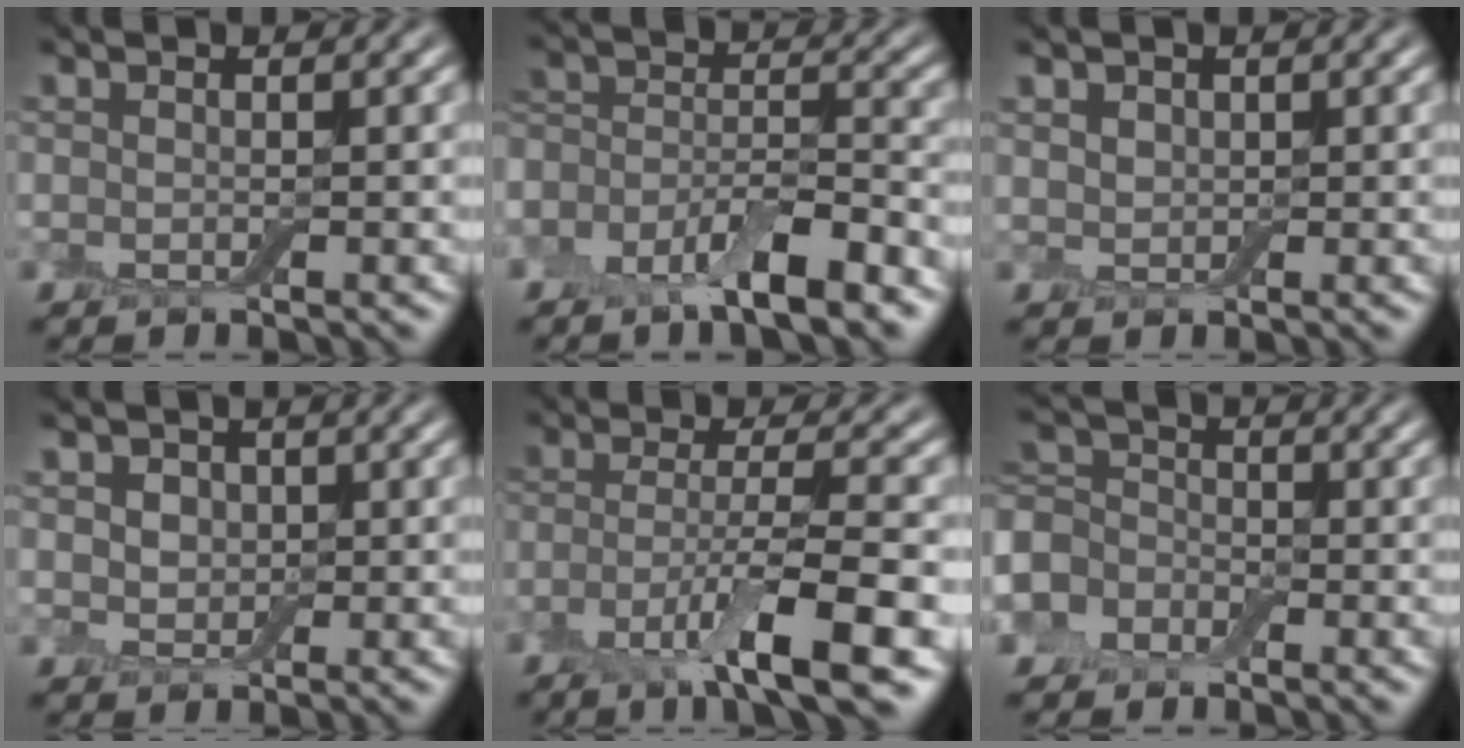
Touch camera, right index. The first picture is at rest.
{"total": 6.8, "force": [-4.2, 2.6, 4.7], "torque": [-0.074, 0.001, -0.082]}
{"total": 1.6, "force": [0.9, 1.2, 0.5], "torque": [-0.010, -0.001, 0.018]}
{"total": 3.4, "force": [1.2, 2.7, 1.8], "torque": [-0.030, 0.011, 0.007]}
{"total": 7.3, "force": [-3.3, 1.3, 6.4], "torque": [-0.110, -0.002, -0.065]}
{"total": 4.7, "force": [-2.3, 3.6, 2.0], "torque": [-0.038, 0.003, -0.055]}